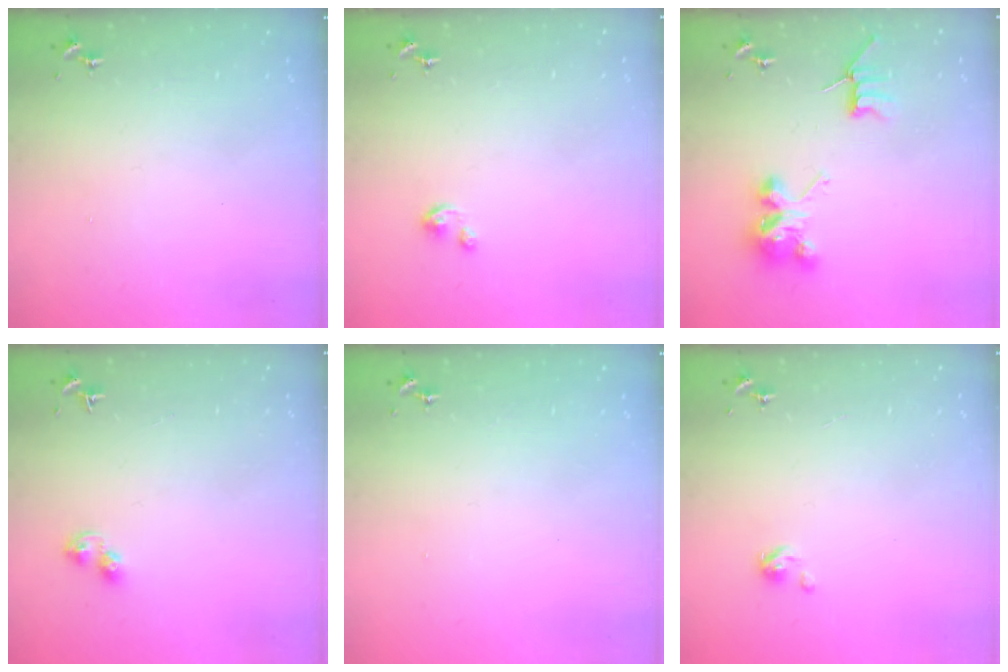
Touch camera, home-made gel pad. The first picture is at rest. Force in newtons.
{"total": 2.2, "press": 2.2, "slide": 0.2}
{"total": 9.1, "press": 9.0, "slide": 1.0}
{"total": 4.5, "press": 4.5, "slide": 0.5}
{"total": 1.3, "press": 1.0, "slide": 0.9}
{"total": 2.9, "press": 2.9, "slide": 0.2}